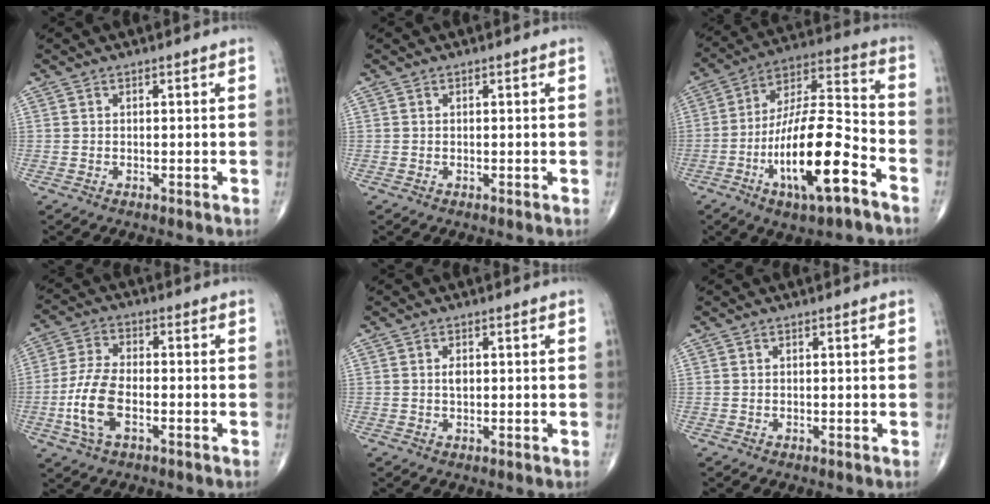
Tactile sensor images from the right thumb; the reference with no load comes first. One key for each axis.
{"total": 0.0}
{"total": 19.8, "fx": -8.5, "fy": 5.9, "fz": 16.9, "tx": -0.305, "ty": 0.060, "tz": -0.140}
{"total": 9.5, "fx": -2.9, "fy": 4.6, "fz": 7.8, "tx": -0.171, "ty": 0.015, "tz": -0.058}
{"total": 1.4, "fx": 0.2, "fy": 0.8, "fz": 1.1, "tx": -0.019, "ty": 0.000, "tz": 0.002}
{"total": 0.0}